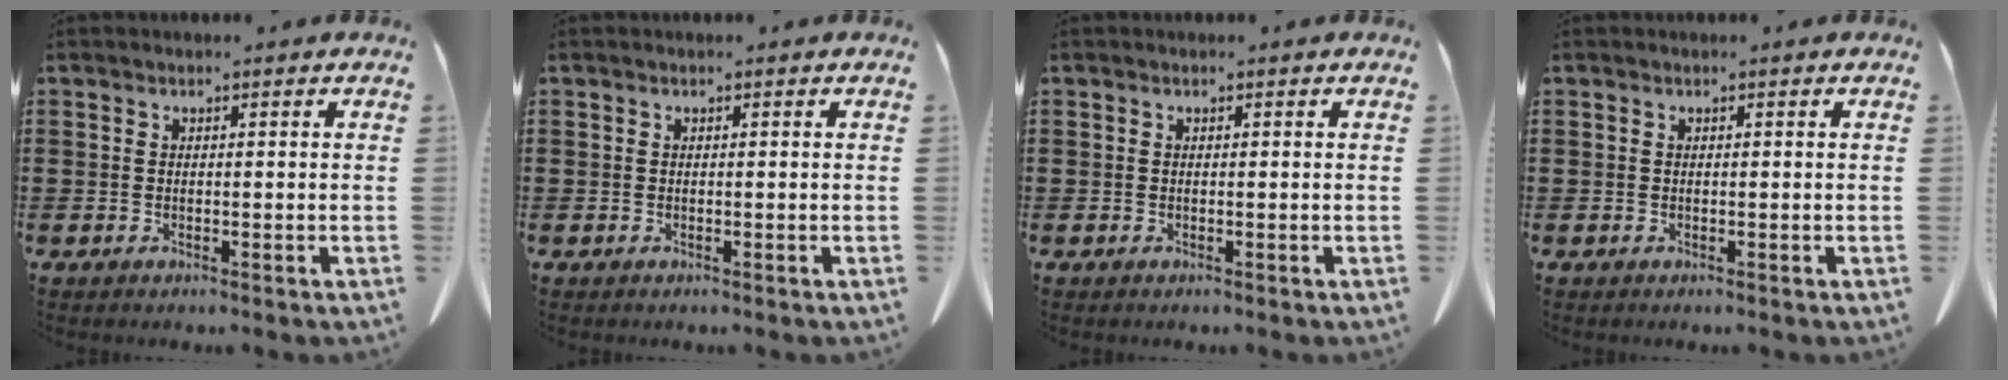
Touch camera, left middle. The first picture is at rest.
{"total": 0.0}
{"total": 0.0}
{"total": 0.0}